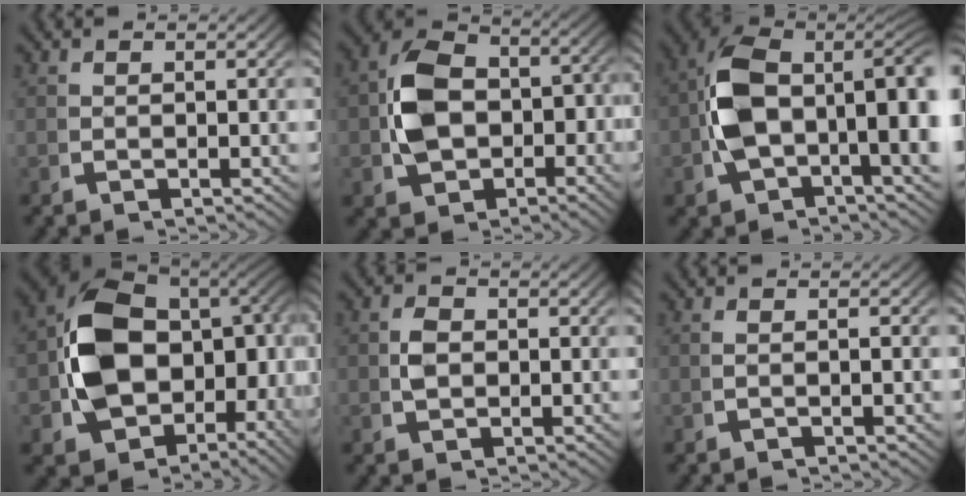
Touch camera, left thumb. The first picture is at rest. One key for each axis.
{"total": 9.9, "fx": -0.9, "fy": 7.6, "fz": 6.3, "tx": -0.138, "ty": -0.024, "tz": -0.002}
{"total": 13.8, "fx": -0.5, "fy": 9.1, "fz": 10.4, "tx": -0.190, "ty": -0.037, "tz": -0.002}
{"total": 20.4, "fx": -1.3, "fy": 14.4, "fz": 14.4, "tx": -0.293, "ty": -0.066, "tz": 0.008}
{"total": 2.1, "fx": 0.2, "fy": 1.6, "fz": 1.4, "tx": -0.031, "ty": -0.004, "tz": 0.004}
{"total": 0.7, "fx": -0.2, "fy": -0.3, "fz": 0.6, "tx": -0.017, "ty": -0.001, "tz": 0.000}